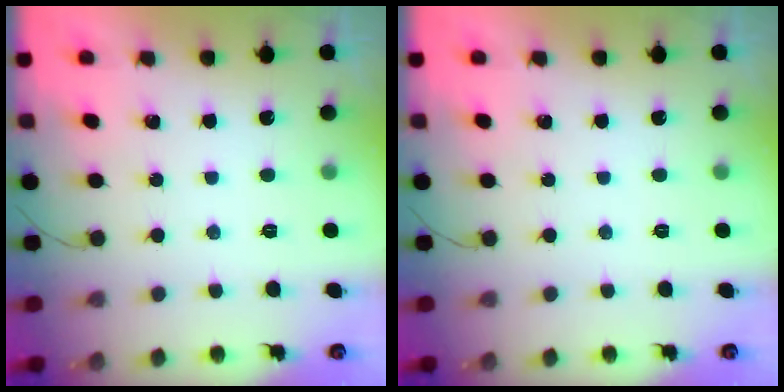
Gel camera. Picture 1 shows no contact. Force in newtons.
{"total": 0.0}